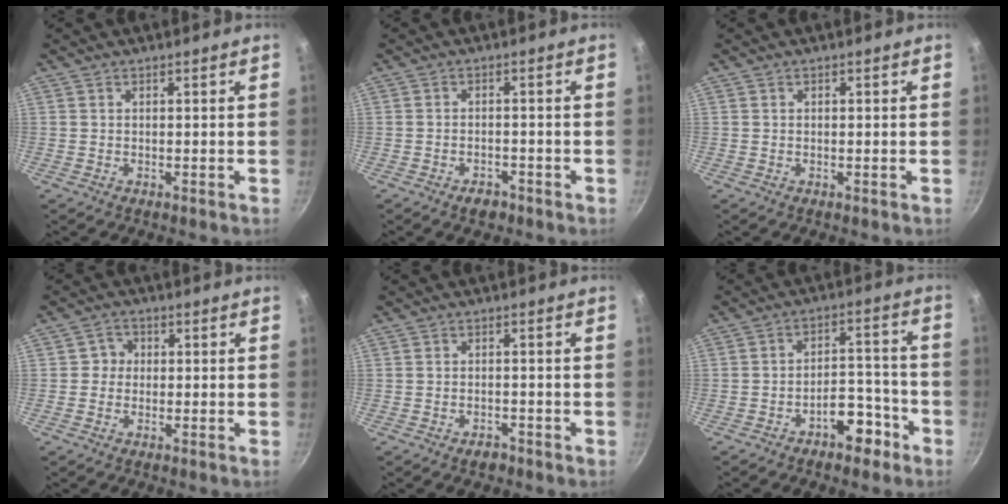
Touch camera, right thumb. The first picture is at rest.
{"total": 2.6, "force": [-1.9, 1.3, 1.2], "torque": [-0.016, 0.010, -0.027]}
{"total": 0.0}
{"total": 3.0, "force": [0.0, 2.8, 1.0], "torque": [0.005, 0.009, -0.008]}
{"total": 1.7, "force": [-1.3, 0.8, 0.7], "torque": [-0.014, 0.006, -0.019]}
{"total": 8.1, "force": [-4.7, 4.3, 5.0], "torque": [-0.054, 0.052, -0.070]}